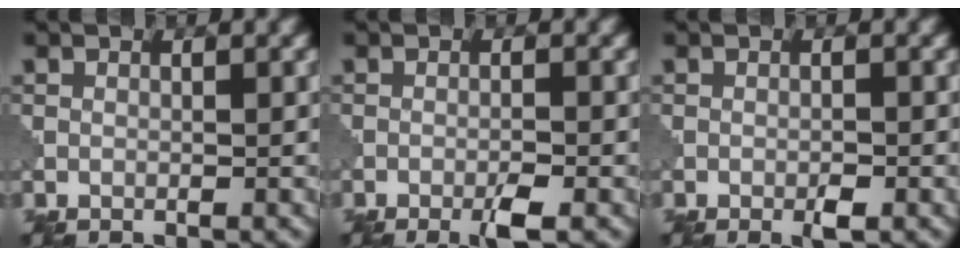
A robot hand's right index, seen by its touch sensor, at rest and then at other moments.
{"total": 2.3, "force": [-1.3, 0.2, 1.9], "torque": [-0.032, 0.001, -0.026]}
{"total": 1.4, "force": [-0.7, 0.3, 1.2], "torque": [-0.020, 0.000, -0.013]}